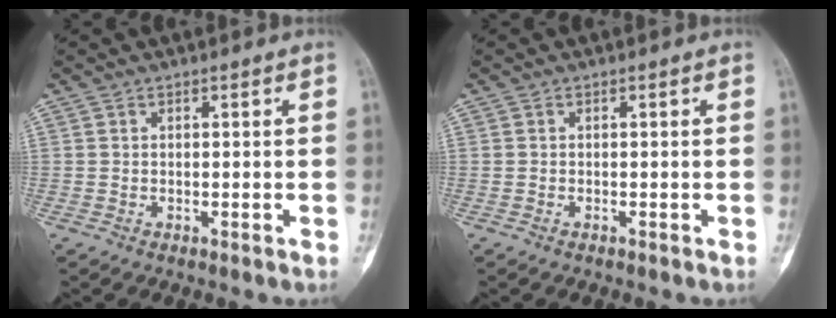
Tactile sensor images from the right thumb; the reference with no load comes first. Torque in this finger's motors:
{"motor_torque": [0.29, 0.09, -0.24, 0.06, 0.02]}